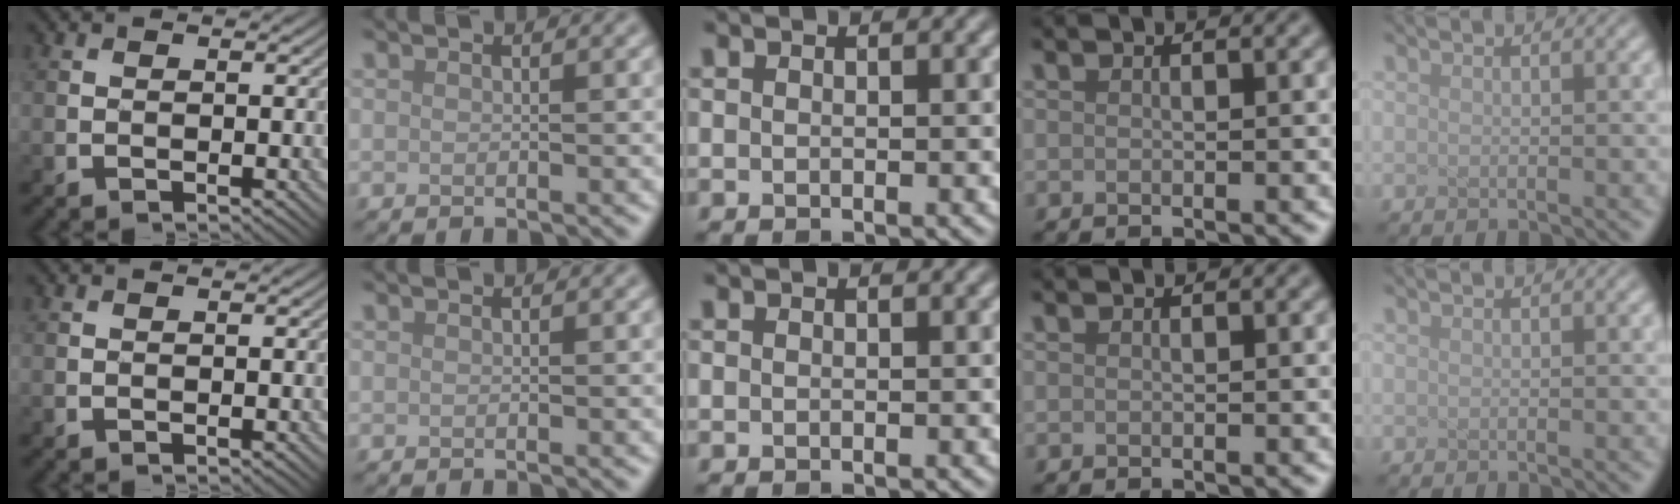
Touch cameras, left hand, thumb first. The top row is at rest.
{}